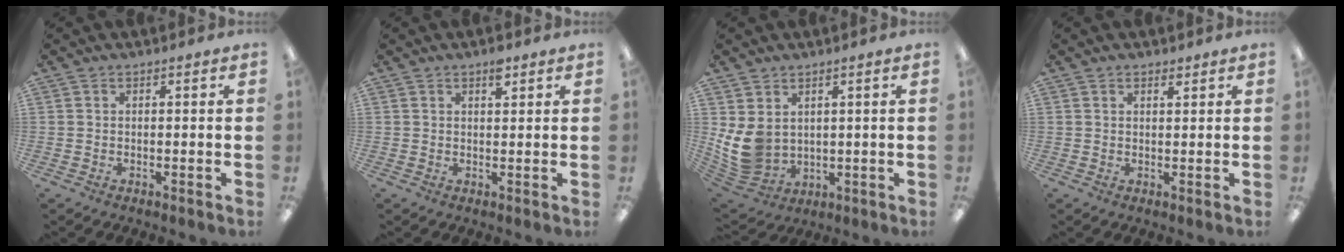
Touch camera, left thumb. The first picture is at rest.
{"total": 2.7, "force": [1.8, 1.0, 1.7], "torque": [-0.013, -0.008, 0.027]}
{"total": 9.6, "force": [1.7, 7.5, 5.7], "torque": [-0.146, -0.012, 0.039]}
{"total": 1.4, "force": [1.2, 0.4, 0.4], "torque": [-0.010, -0.001, 0.023]}